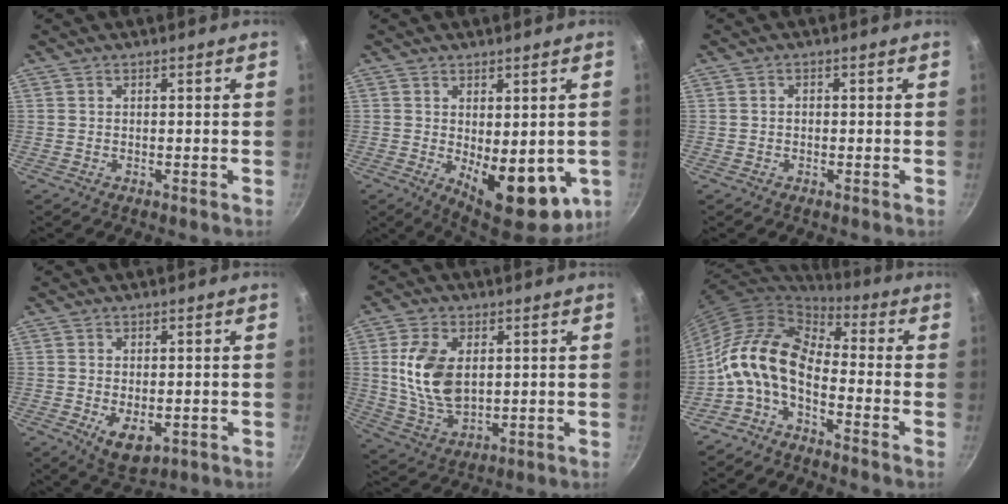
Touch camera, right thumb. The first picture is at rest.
{"total": 14.3, "force": [-2.4, 6.6, 12.5], "torque": [-0.142, -0.022, -0.016]}
{"total": 0.8, "force": [-0.3, 0.6, 0.4], "torque": [-0.006, 0.004, -0.005]}
{"total": 6.6, "force": [-1.4, 3.8, 5.2], "torque": [-0.076, -0.013, -0.010]}
{"total": 12.7, "force": [2.0, 7.8, 9.7], "torque": [-0.173, -0.017, 0.045]}
{"total": 13.1, "force": [-3.4, 7.2, 10.3], "torque": [-0.189, 0.041, -0.083]}